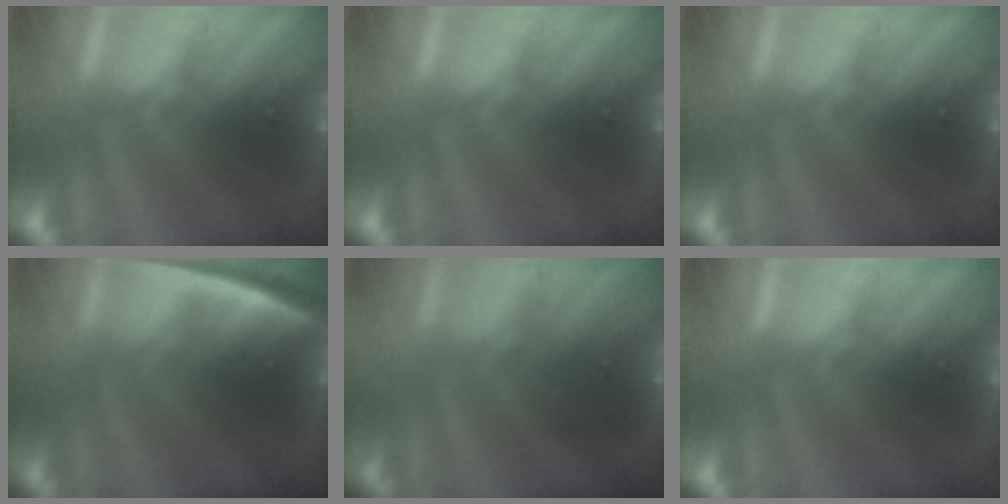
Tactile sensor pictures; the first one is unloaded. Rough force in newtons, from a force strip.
{"total": 0.0}
{"total": 0.0}
{"total": 2.4}
{"total": 2.0}
{"total": 0.0}